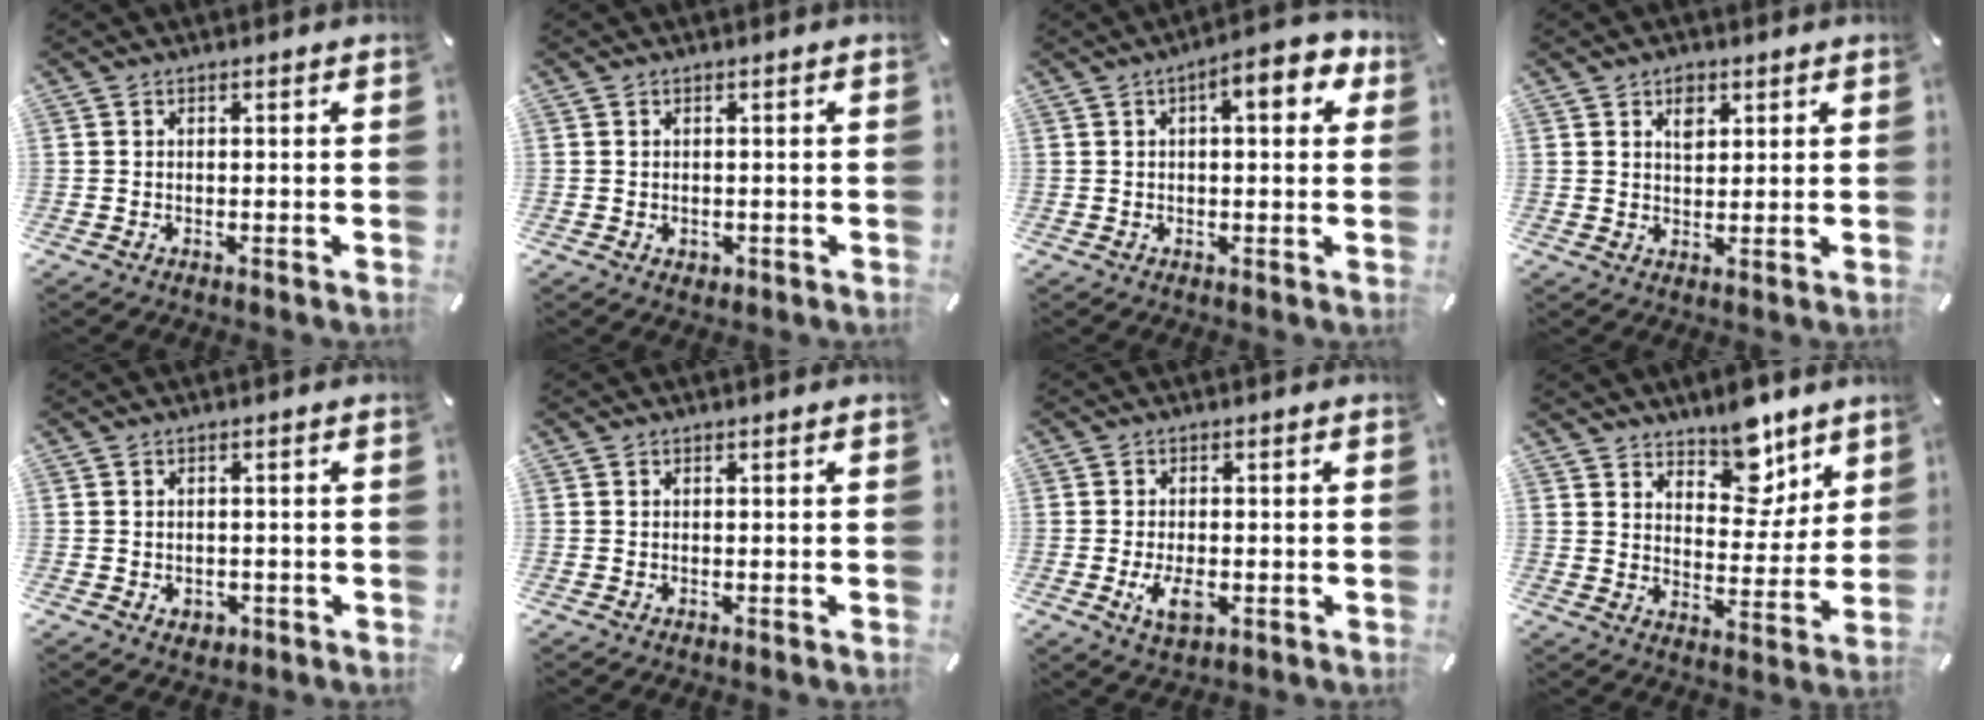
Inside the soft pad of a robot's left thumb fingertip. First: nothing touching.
{"total": 1.1, "force": [-0.1, 1.0, 0.3], "torque": [-0.007, 0.005, -0.004]}
{"total": 8.0, "force": [3.1, 2.8, 6.8], "torque": [-0.093, -0.010, 0.043]}
{"total": 3.5, "force": [1.8, 2.4, 1.8], "torque": [-0.015, -0.007, 0.029]}
{"total": 2.3, "force": [-0.6, 2.0, 0.9], "torque": [-0.008, 0.000, -0.015]}
{"total": 0.0}
{"total": 5.3, "force": [-1.3, 3.0, 4.2], "torque": [-0.088, -0.005, -0.027]}
{"total": 11.1, "force": [8.7, 5.8, 3.7], "torque": [-0.039, -0.067, 0.156]}